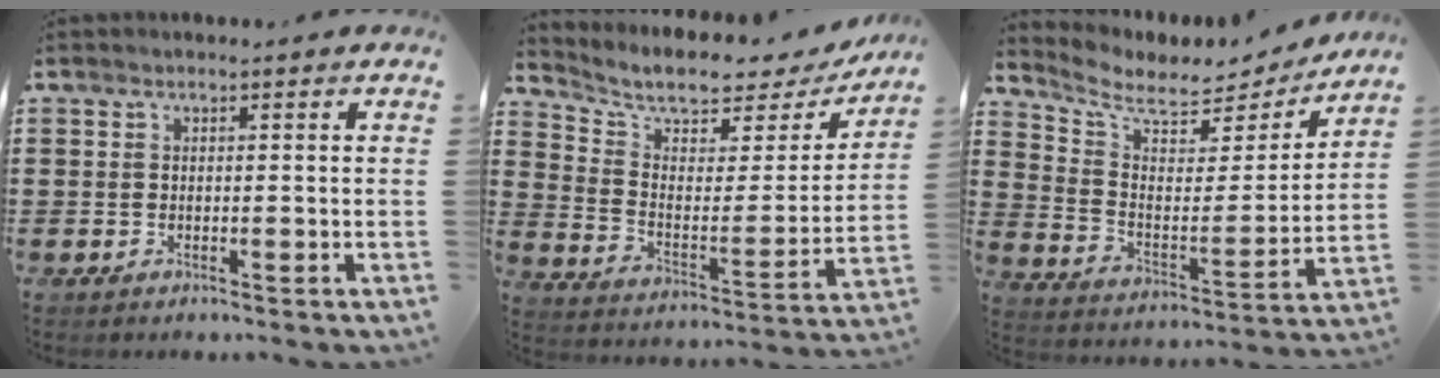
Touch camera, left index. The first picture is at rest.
{"total": 6.2, "force": [5.3, 2.1, 2.6], "torque": [-0.073, -0.040, 0.085]}
{"total": 6.0, "force": [5.2, 2.3, 1.8], "torque": [-0.068, -0.038, 0.090]}